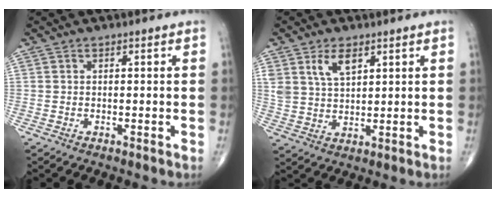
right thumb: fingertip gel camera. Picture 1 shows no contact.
{"total": 5.9, "force": [3.1, 3.1, 3.9], "torque": [-0.062, -0.015, 0.064]}